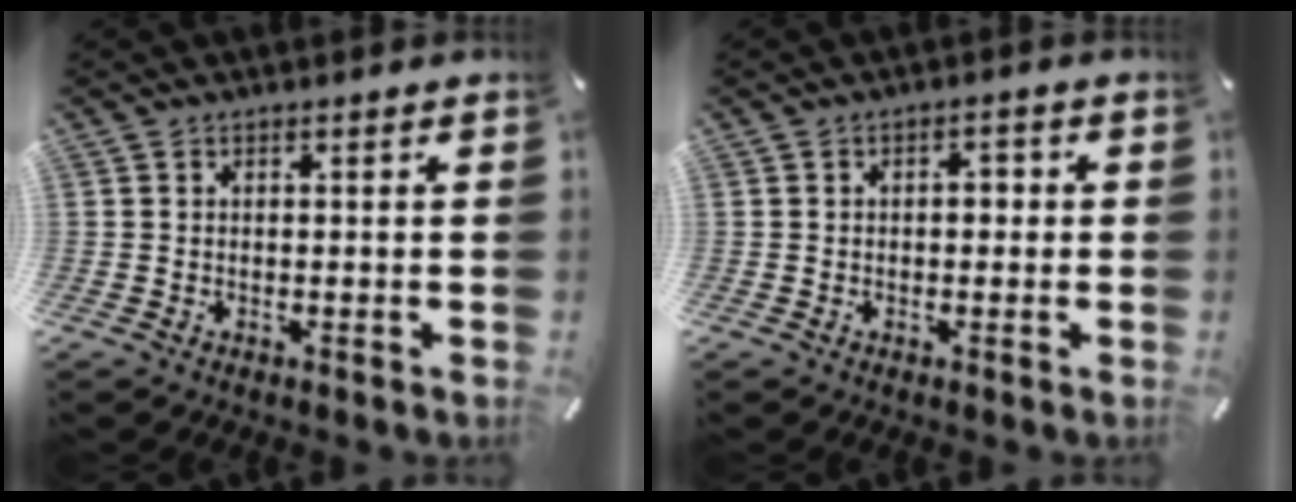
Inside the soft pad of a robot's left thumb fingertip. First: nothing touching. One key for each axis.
{"total": 2.6, "fx": -0.4, "fy": 1.7, "fz": 1.9, "tx": -0.030, "ty": 0.008, "tz": -0.013}